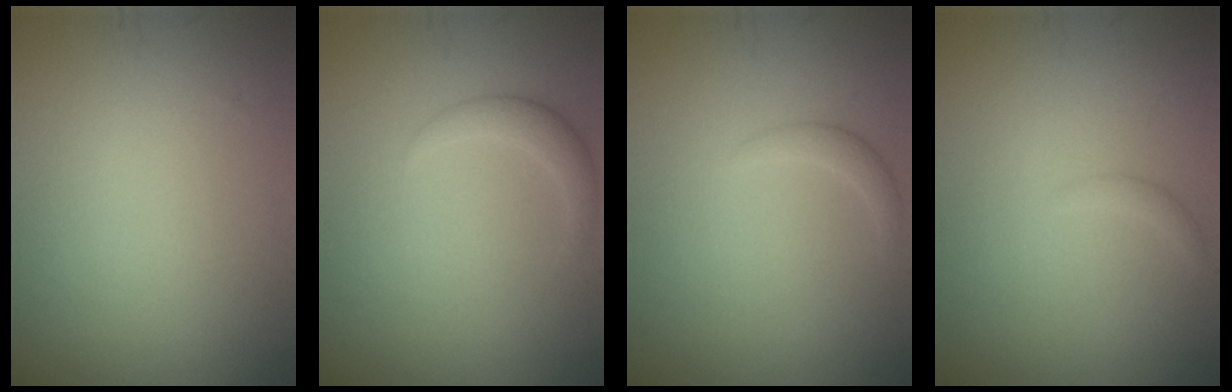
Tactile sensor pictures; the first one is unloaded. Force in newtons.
{"total": 1.5, "press": 1.5, "slide": 0.2}
{"total": 1.0, "press": 1.0, "slide": 0.0}
{"total": 0.6, "press": 0.6, "slide": 0.1}